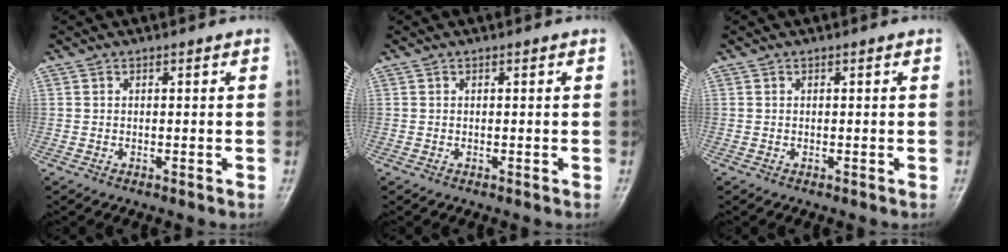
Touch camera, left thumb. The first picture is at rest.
{"total": 0.0}
{"total": 0.0}